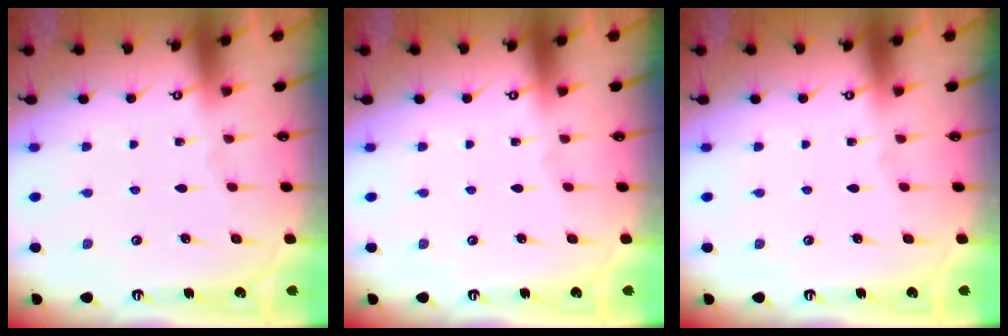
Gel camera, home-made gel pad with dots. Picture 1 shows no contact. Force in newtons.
{"total": 0.0}
{"total": 0.0}